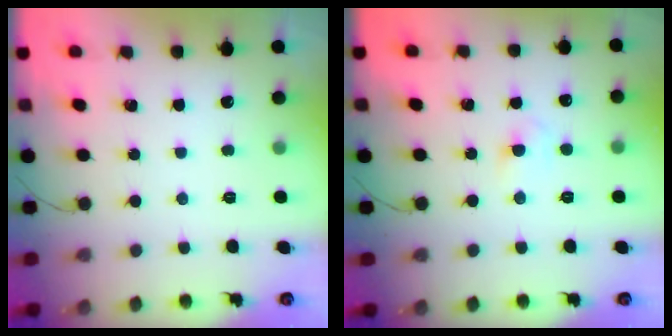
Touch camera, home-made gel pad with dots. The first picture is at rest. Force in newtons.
{"total": 3.4, "press": 3.2, "slide": 1.2}